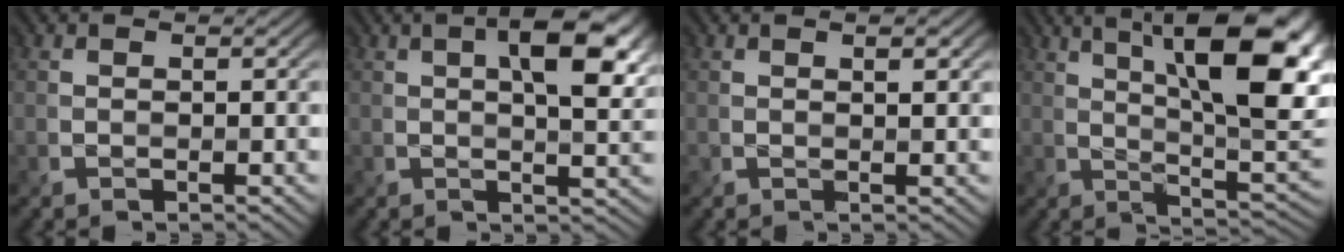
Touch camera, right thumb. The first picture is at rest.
{"total": 8.4, "force": [2.4, 3.1, 7.4], "torque": [-0.116, 0.003, 0.037]}
{"total": 1.6, "force": [0.8, 0.3, 1.3], "torque": [-0.024, 0.000, 0.016]}
{"total": 15.8, "force": [6.3, 4.6, 13.7], "torque": [-0.192, 0.009, 0.097]}